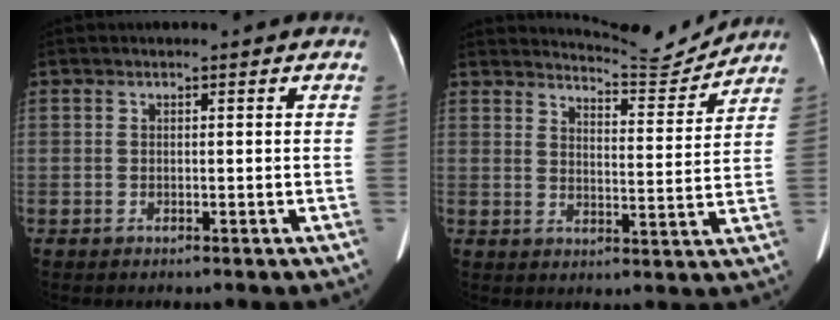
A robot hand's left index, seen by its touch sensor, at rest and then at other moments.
{"total": 7.5, "force": [7.5, -0.4, -0.6], "torque": [-0.003, -0.020, 0.108]}